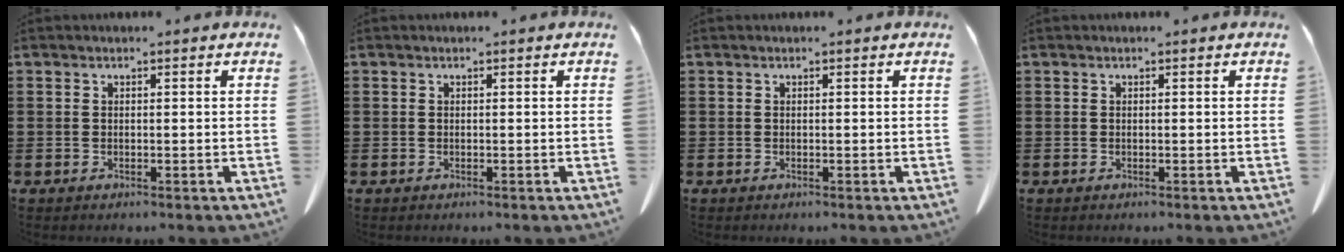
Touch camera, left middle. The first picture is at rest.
{"total": 0.0}
{"total": 0.0}
{"total": 0.0}